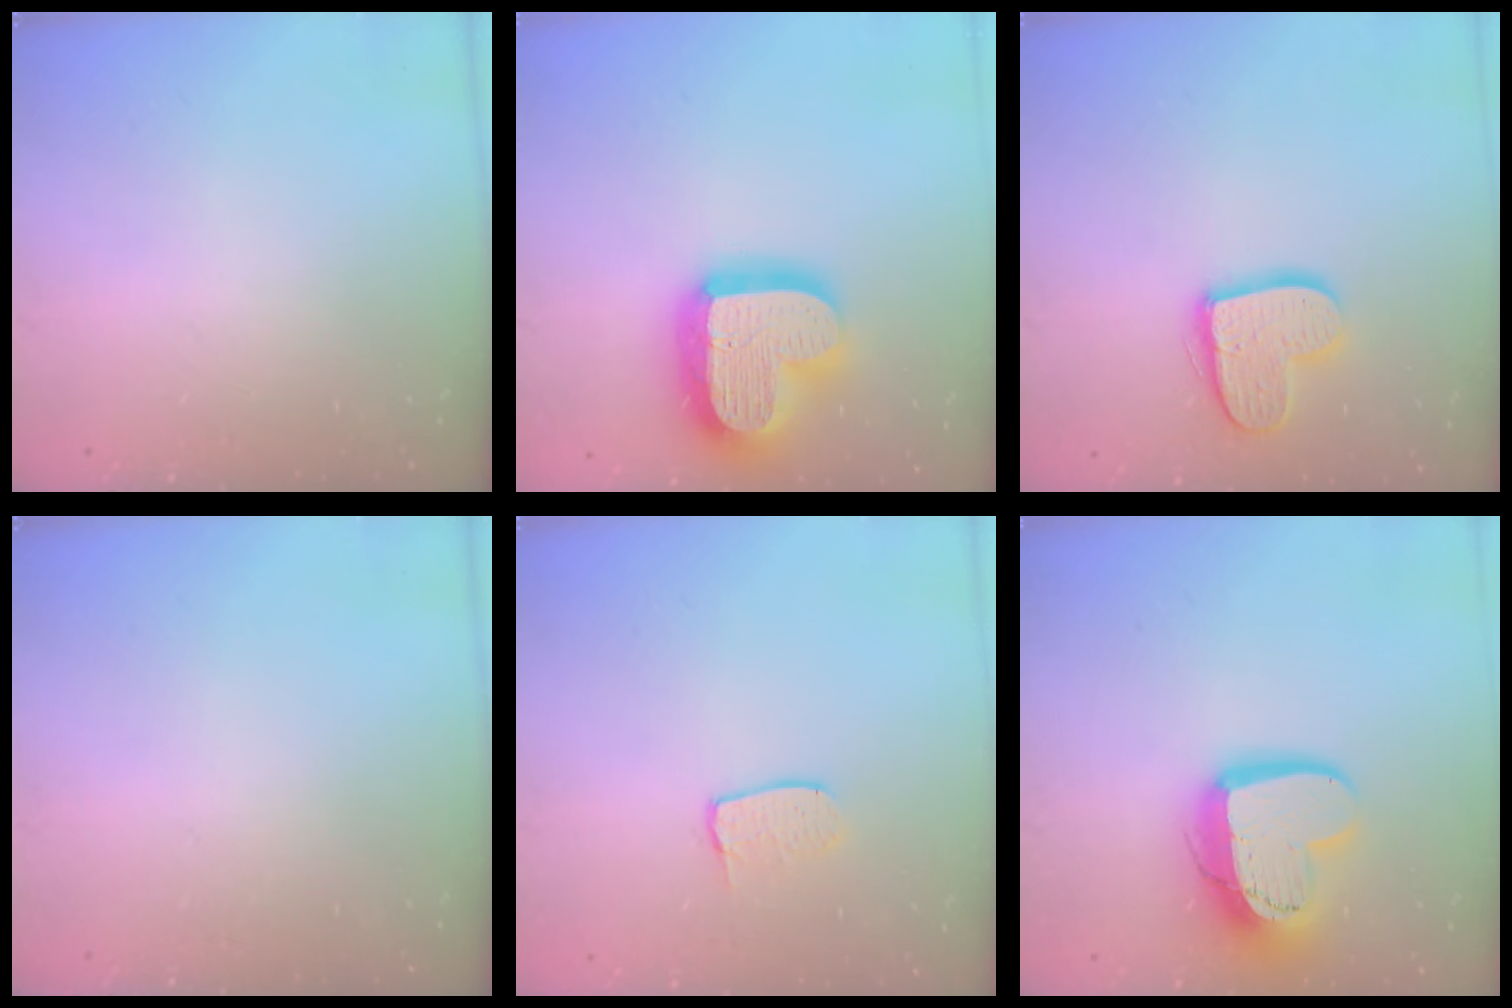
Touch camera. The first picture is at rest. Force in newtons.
{"total": 21.5, "press": 21.4, "slide": 1.8}
{"total": 13.1, "press": 13.1, "slide": 0.9}
{"total": 0.0}
{"total": 5.5, "press": 5.5, "slide": 0.2}
{"total": 14.7, "press": 14.6, "slide": 1.2}